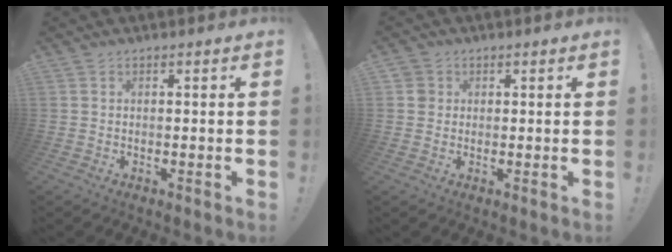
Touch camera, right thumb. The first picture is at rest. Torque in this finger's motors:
{"motor_torque": [-0.10, 0.12, 0.21, 0.07, -0.08]}